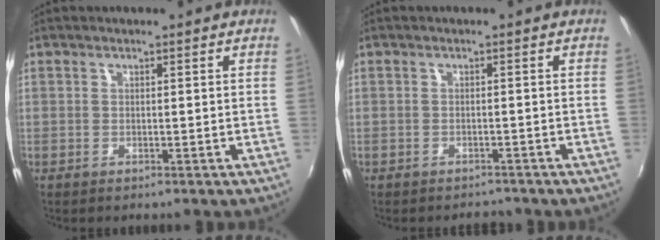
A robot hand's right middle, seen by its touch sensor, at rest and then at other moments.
{"total": 2.6, "force": [-2.4, 1.1, 0.2], "torque": [-0.010, -0.002, -0.034]}